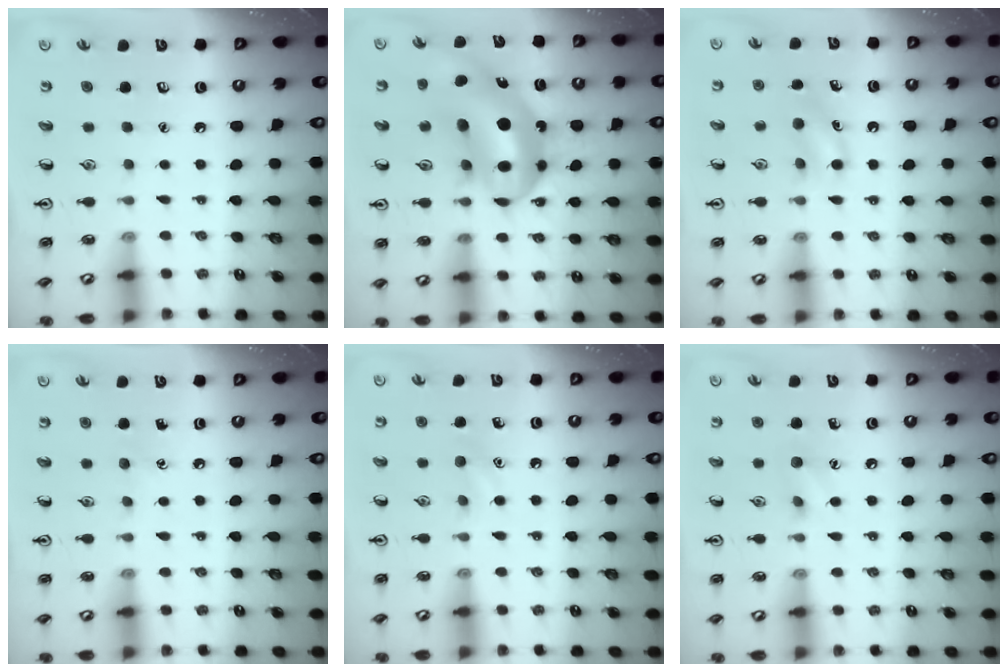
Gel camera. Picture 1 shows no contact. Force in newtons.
{"total": 16.3, "press": 15.5, "slide": 5.1}
{"total": 6.8, "press": 6.6, "slide": 1.9}
{"total": 3.6, "press": 3.4, "slide": 1.2}
{"total": 6.0, "press": 5.7, "slide": 1.8}
{"total": 6.2, "press": 6.0, "slide": 1.5}